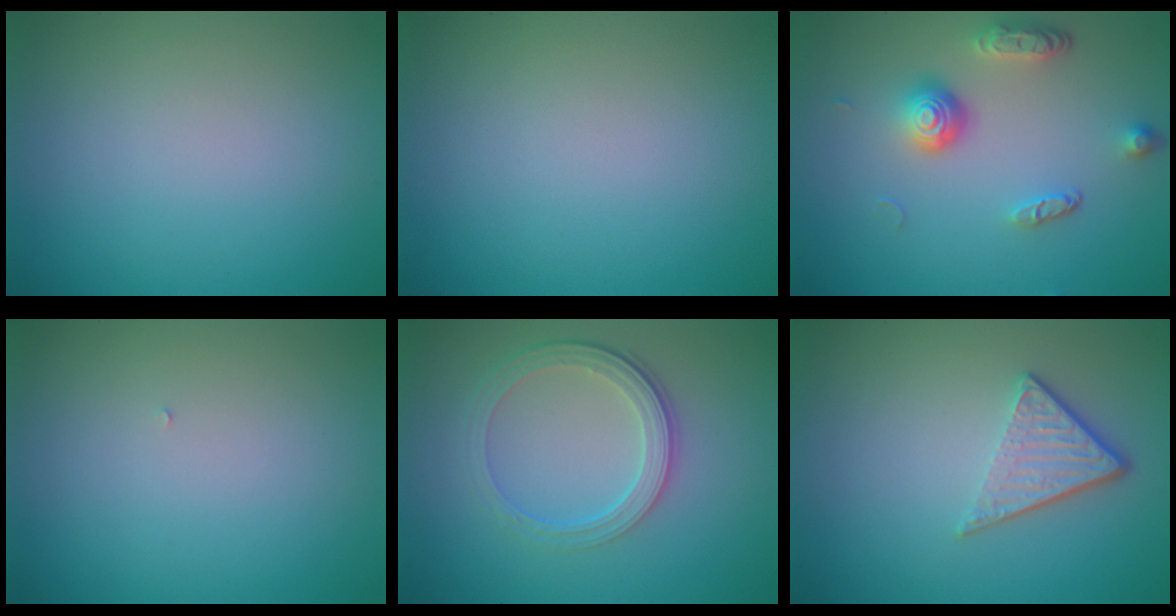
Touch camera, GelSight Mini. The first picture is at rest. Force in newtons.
{"total": 0.0}
{"total": 3.9, "press": 2.9, "slide": 2.7}
{"total": 0.0}
{"total": 4.0, "press": 2.9, "slide": 2.8}
{"total": 3.7, "press": 2.6, "slide": 2.7}